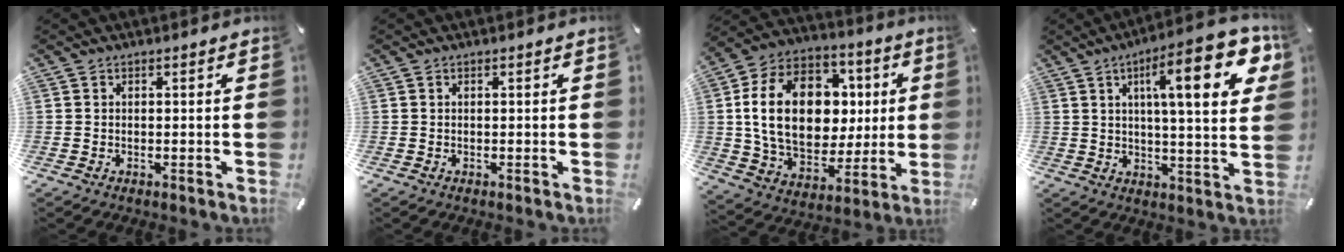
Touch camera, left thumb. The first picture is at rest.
{"total": 0.0}
{"total": 23.1, "force": [2.8, 16.7, 15.8], "torque": [-0.306, 0.005, 0.057]}
{"total": 19.5, "force": [7.7, 5.1, 17.2], "torque": [-0.248, -0.029, 0.105]}